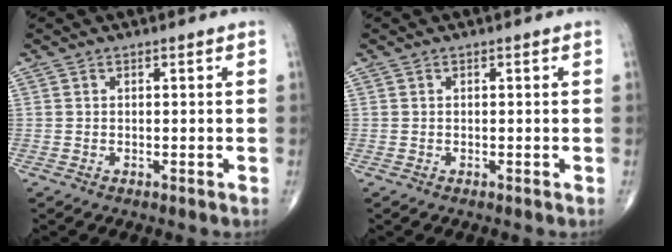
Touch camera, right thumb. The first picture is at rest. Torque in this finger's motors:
{"motor_torque": [0.04, -0.01, 0.27, 0.22, 0.01]}